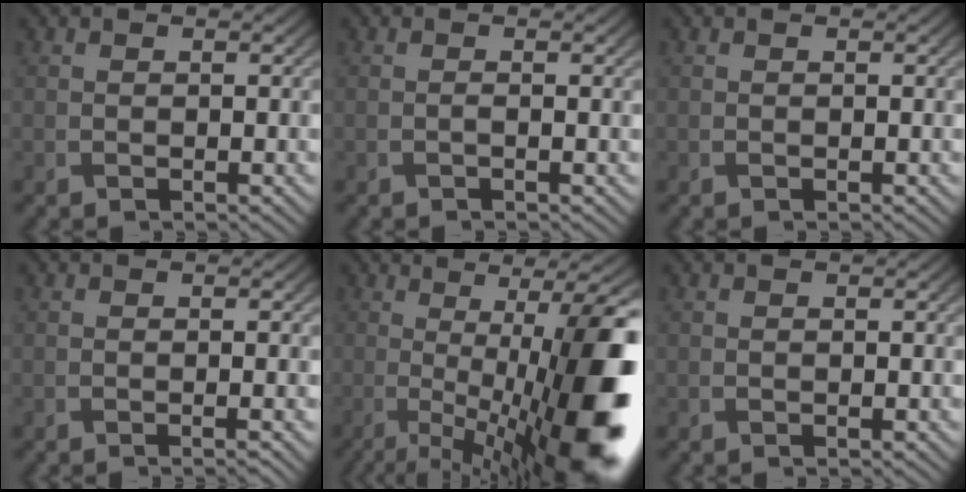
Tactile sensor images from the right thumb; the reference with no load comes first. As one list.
[{"total": 0.9, "force": [-0.1, 0.1, 0.9], "torque": [-0.015, 0.000, -0.003]}, {"total": 0.0}, {"total": 1.3, "force": [-0.1, 0.3, 1.3], "torque": [-0.017, 0.000, -0.009]}, {"total": 19.2, "force": [-3.4, 5.6, 18.0], "torque": [-0.211, 0.001, -0.052]}, {"total": 0.0}]